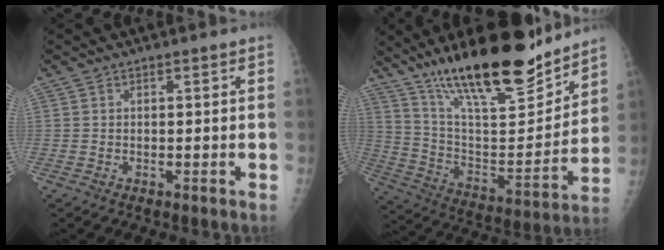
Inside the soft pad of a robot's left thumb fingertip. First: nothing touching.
{"total": 26.1, "force": [19.5, 6.9, 16.0], "torque": [-0.233, -0.085, 0.328]}